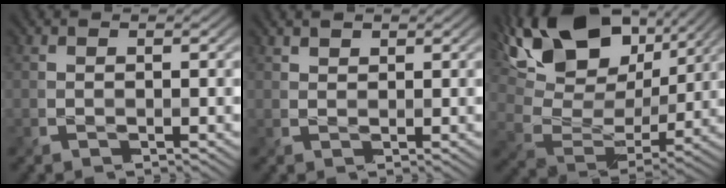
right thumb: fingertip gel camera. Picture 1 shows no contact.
{"total": 1.7, "force": [1.3, 0.8, 0.8], "torque": [-0.018, 0.004, 0.029]}
{"total": 17.8, "force": [9.7, 9.5, 11.4], "torque": [-0.236, 0.026, 0.154]}